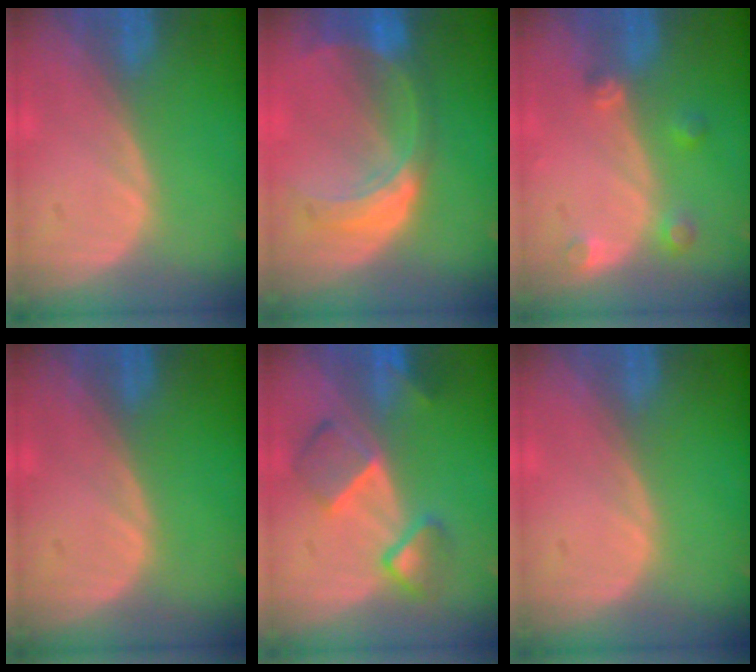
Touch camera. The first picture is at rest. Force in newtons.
{"total": 7.8, "press": 6.9, "slide": 3.7}
{"total": 3.2, "press": 2.9, "slide": 1.3}
{"total": 0.0}
{"total": 6.8, "press": 6.6, "slide": 1.2}
{"total": 0.0}